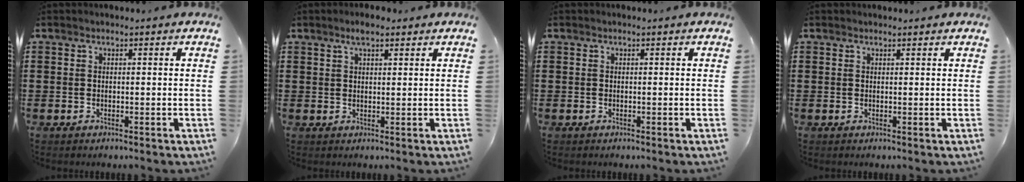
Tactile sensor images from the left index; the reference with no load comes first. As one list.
[{"total": 3.0, "force": [2.2, 0.7, 1.9], "torque": [-0.040, 0.004, 0.038]}, {"total": 0.0}, {"total": 0.5, "force": [0.5, 0.0, 0.2], "torque": [-0.005, -0.001, 0.010]}]